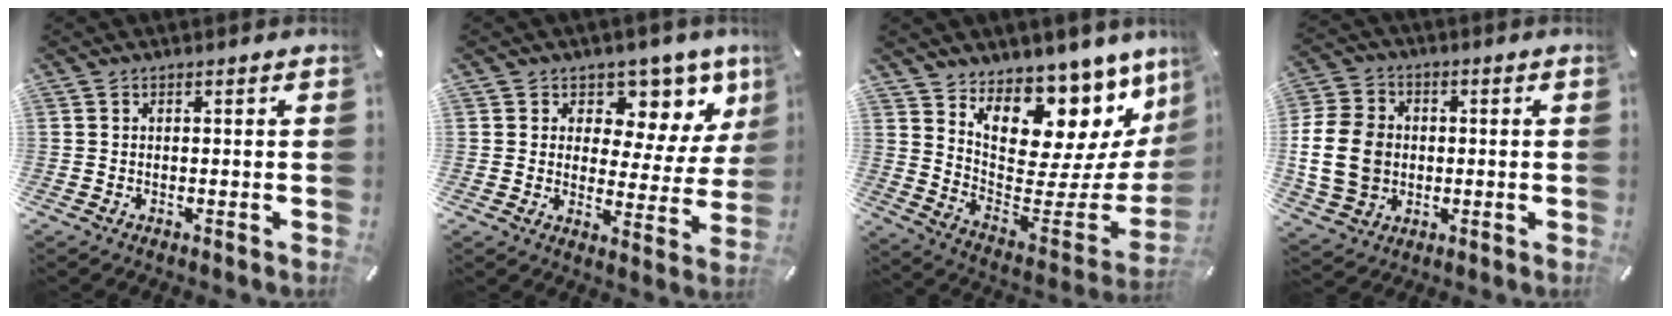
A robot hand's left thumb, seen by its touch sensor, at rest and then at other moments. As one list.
[{"total": 9.8, "force": [6.4, 6.4, 3.8], "torque": [-0.040, -0.060, 0.110]}, {"total": 14.2, "force": [11.3, 7.3, 4.5], "torque": [-0.040, -0.127, 0.186]}, {"total": 13.1, "force": [-0.8, 11.0, 7.1], "torque": [-0.155, 0.012, -0.016]}]